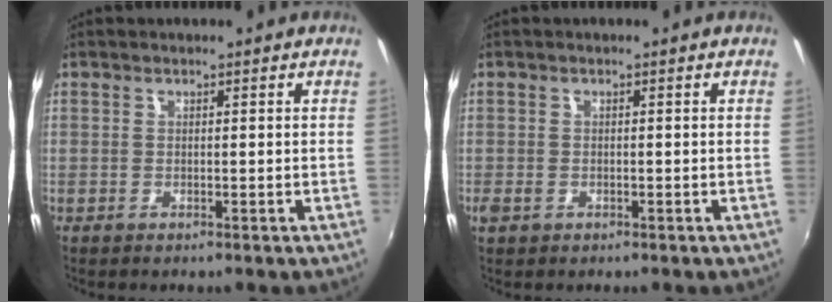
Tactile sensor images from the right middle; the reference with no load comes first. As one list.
[{"total": 1.8, "force": [-0.9, 1.3, 0.8], "torque": [-0.016, -0.005, -0.017]}]